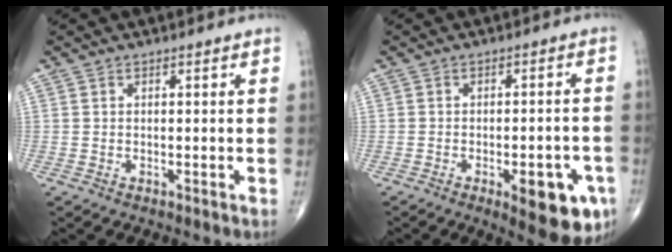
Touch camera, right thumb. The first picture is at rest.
{"total": 11.3, "force": [-4.7, 4.0, 9.5], "torque": [-0.099, 0.011, -0.052]}